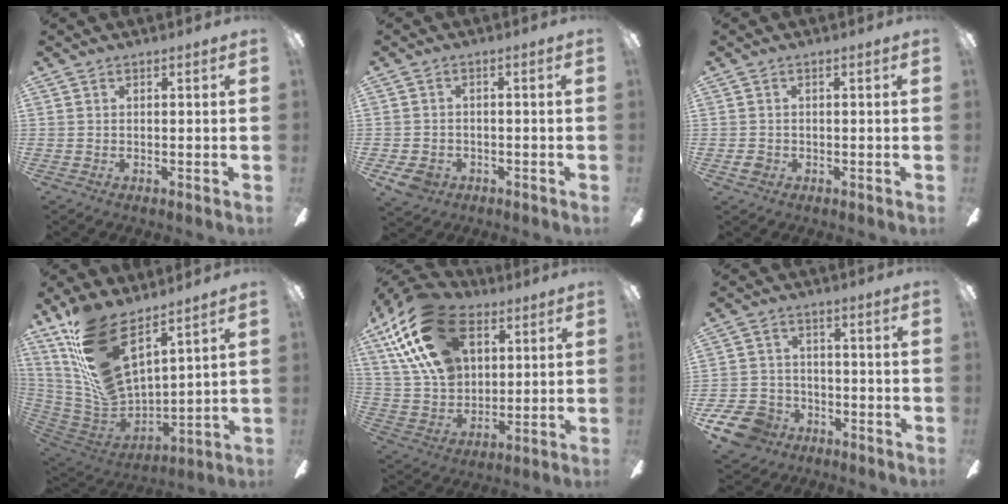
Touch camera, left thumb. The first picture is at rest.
{"total": 4.6, "force": [-2.6, 3.2, 2.0], "torque": [-0.054, 0.010, -0.052]}
{"total": 2.0, "force": [-0.6, 1.6, 1.0], "torque": [-0.018, 0.006, -0.013]}
{"total": 20.1, "force": [12.3, 9.1, 13.1], "torque": [-0.276, -0.083, 0.226]}
{"total": 23.2, "force": [10.9, 14.4, 14.6], "torque": [-0.302, -0.028, 0.193]}
{"total": 9.7, "force": [-5.9, 6.9, 3.5], "torque": [-0.090, 0.038, -0.109]}